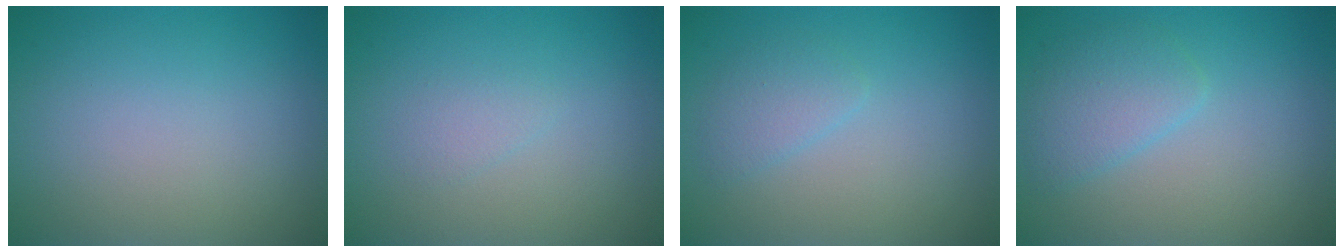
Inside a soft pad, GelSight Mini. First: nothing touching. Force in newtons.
{"total": 0.9, "press": 0.9, "slide": 0.1}
{"total": 1.6, "press": 1.6, "slide": 0.1}
{"total": 2.7, "press": 2.7, "slide": 0.1}